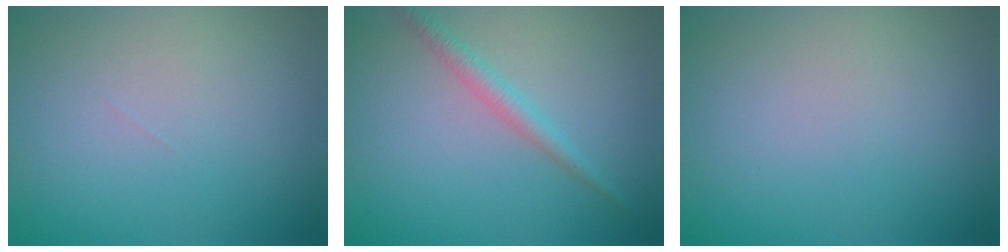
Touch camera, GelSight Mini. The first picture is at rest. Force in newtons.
{"total": 1.9, "press": 1.9, "slide": 0.1}
{"total": 0.0}